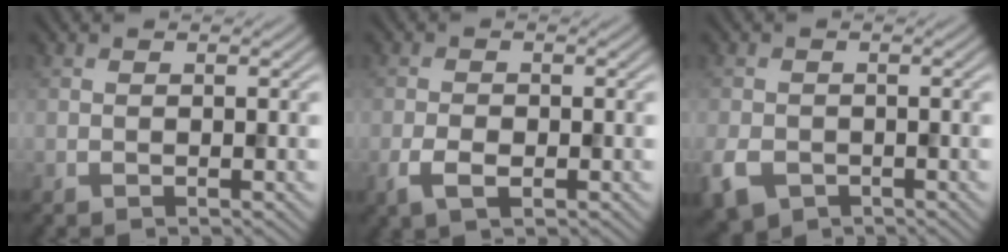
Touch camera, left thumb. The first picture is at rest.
{"total": 3.2, "force": [-1.4, 1.8, 2.3], "torque": [-0.050, -0.005, -0.029]}
{"total": 4.3, "force": [-2.1, 3.1, 2.1], "torque": [-0.059, -0.014, -0.046]}